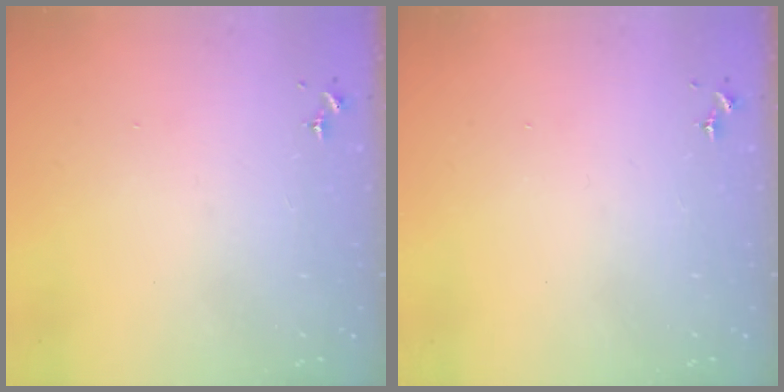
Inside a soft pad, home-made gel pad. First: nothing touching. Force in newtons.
{"total": 0.0}